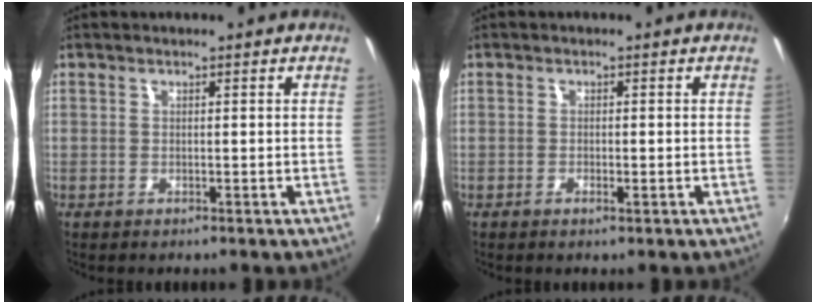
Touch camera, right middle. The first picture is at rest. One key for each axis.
{"total": 0.9, "fx": -0.4, "fy": -0.2, "fz": 0.8, "tx": -0.014, "ty": -0.002, "tz": -0.007}